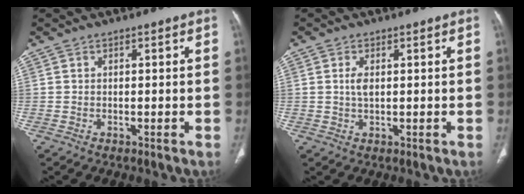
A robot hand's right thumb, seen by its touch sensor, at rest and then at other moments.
{"total": 2.3, "force": [0.4, 1.2, 2.0], "torque": [-0.042, -0.001, 0.009]}